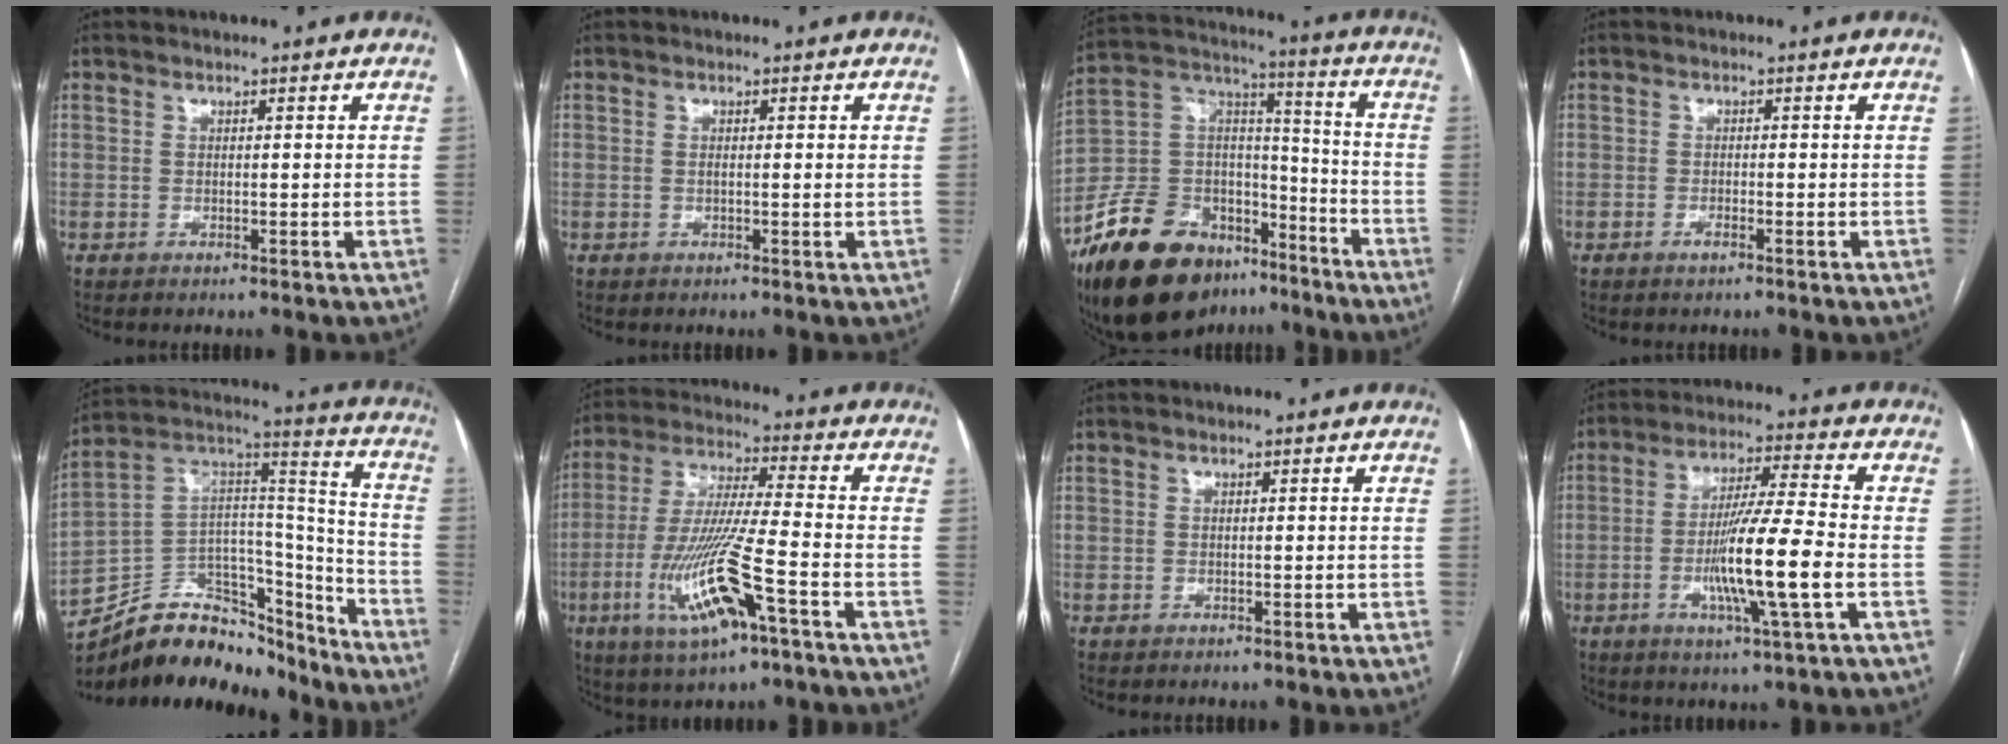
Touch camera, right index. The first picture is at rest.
{"total": 1.3, "force": [0.1, 0.2, 1.3], "torque": [-0.024, -0.001, 0.002]}
{"total": 22.7, "force": [-15.7, 11.7, 11.6], "torque": [-0.245, 0.042, -0.269]}
{"total": 1.1, "force": [-0.7, 0.4, 0.7], "torque": [-0.012, 0.000, -0.011]}
{"total": 23.2, "force": [-19.3, 10.1, 7.9], "torque": [-0.153, 0.051, -0.309]}
{"total": 15.0, "force": [-6.0, 1.0, 13.6], "torque": [-0.285, -0.018, -0.108]}
{"total": 0.0}
{"total": 12.3, "force": [-3.0, -0.5, 11.9], "torque": [-0.222, -0.011, -0.060]}